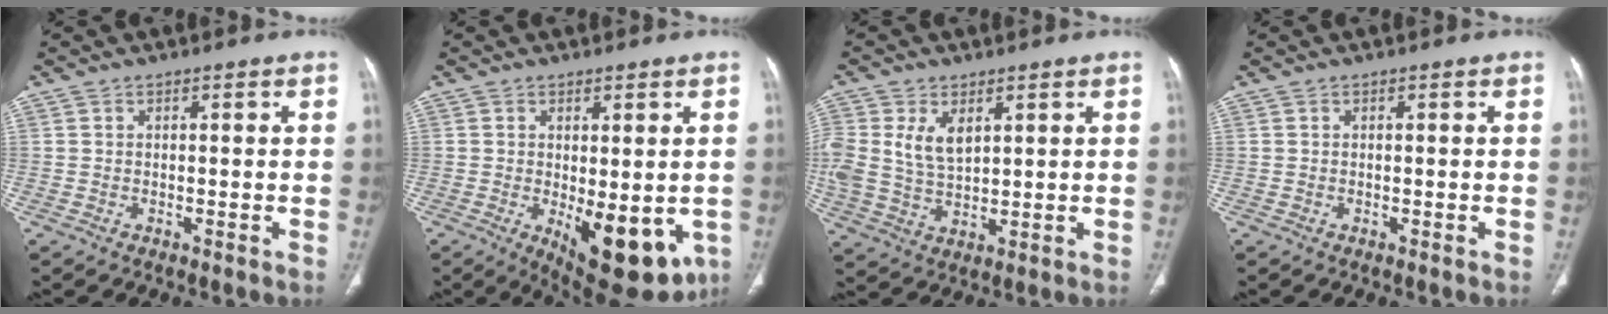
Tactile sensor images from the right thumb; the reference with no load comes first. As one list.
[{"total": 14.1, "force": [-3.6, 6.1, 12.2], "torque": [-0.144, -0.023, -0.030]}, {"total": 9.2, "force": [3.0, 5.7, 6.7], "torque": [-0.134, -0.003, 0.068]}, {"total": 0.0}]